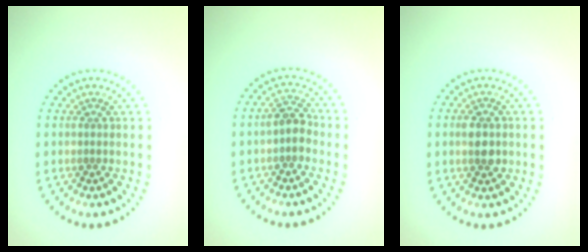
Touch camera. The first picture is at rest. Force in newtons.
{"total": 2.3, "press": 2.1, "slide": 1.0}
{"total": 2.6, "press": 2.6, "slide": 0.1}